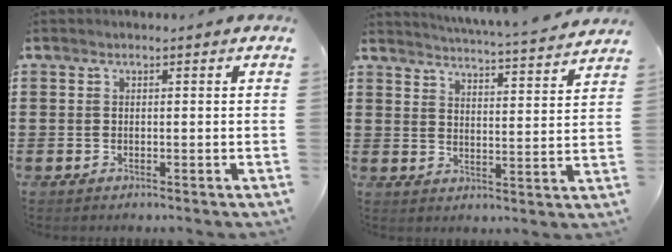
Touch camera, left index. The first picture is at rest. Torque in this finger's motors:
{"motor_torque": [2.14, 0.00, 0.38, 0.09]}